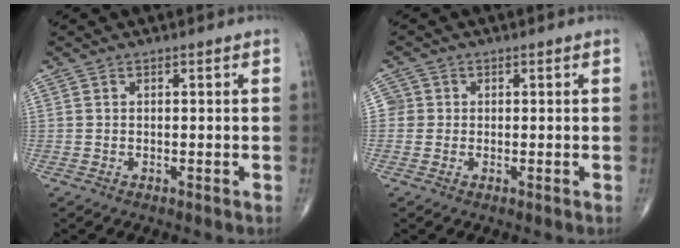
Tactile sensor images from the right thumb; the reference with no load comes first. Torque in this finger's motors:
{"motor_torque": [-0.20, -0.03, 0.19, 0.14, -0.07]}